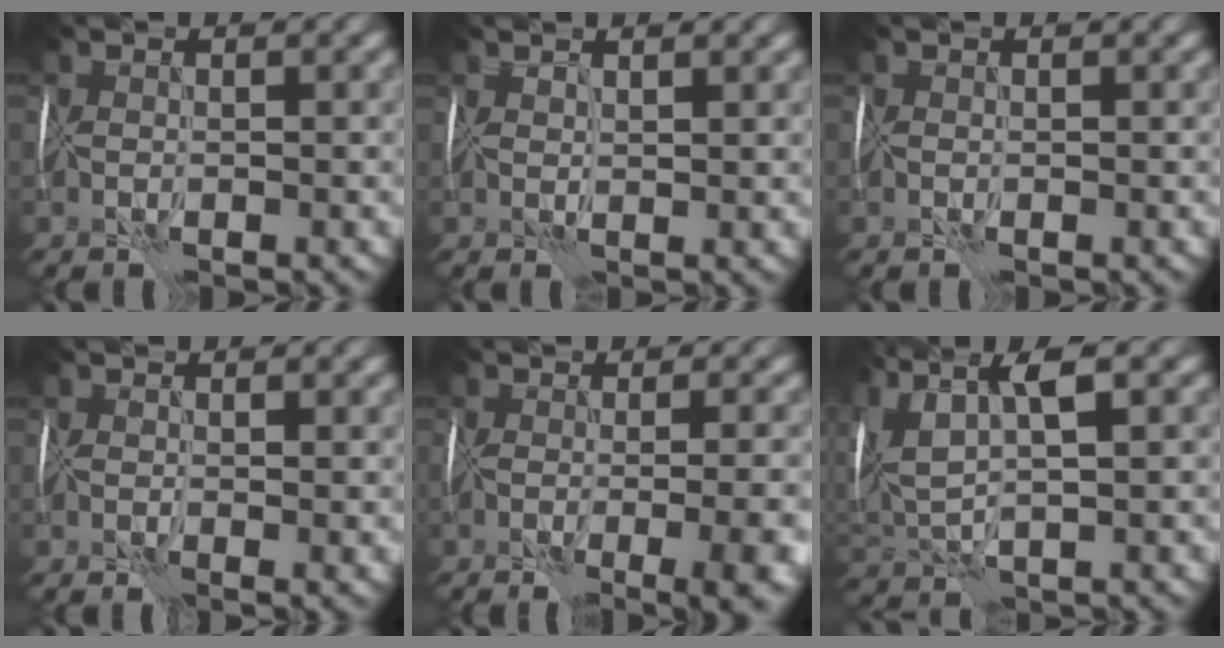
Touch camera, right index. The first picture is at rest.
{"total": 2.2, "force": [1.8, 0.7, 1.1], "torque": [-0.001, 0.009, 0.019]}
{"total": 0.0}
{"total": 1.7, "force": [0.1, 0.7, 1.6], "torque": [-0.021, -0.005, 0.007]}
{"total": 10.7, "force": [-5.5, 4.0, 8.2], "torque": [-0.094, -0.004, -0.038]}
{"total": 8.8, "force": [4.3, 3.2, 7.0], "torque": [-0.158, 0.018, 0.082]}